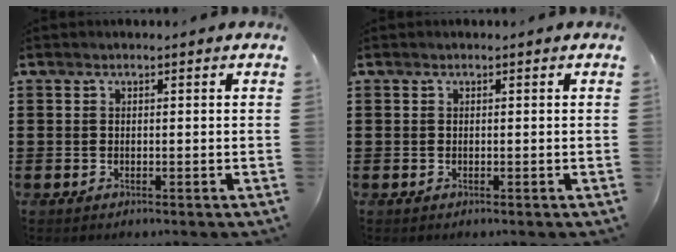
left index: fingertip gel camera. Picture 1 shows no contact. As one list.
[{"total": 0.0}]